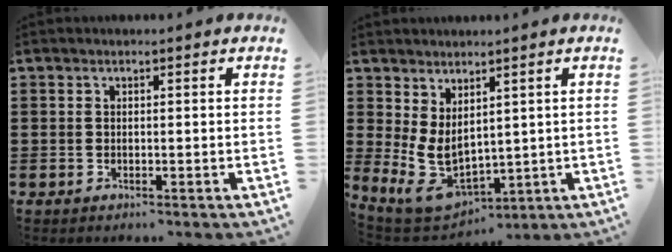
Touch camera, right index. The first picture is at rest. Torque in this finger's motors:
{"motor_torque": [2.01, 0.12, 0.38, 0.13]}